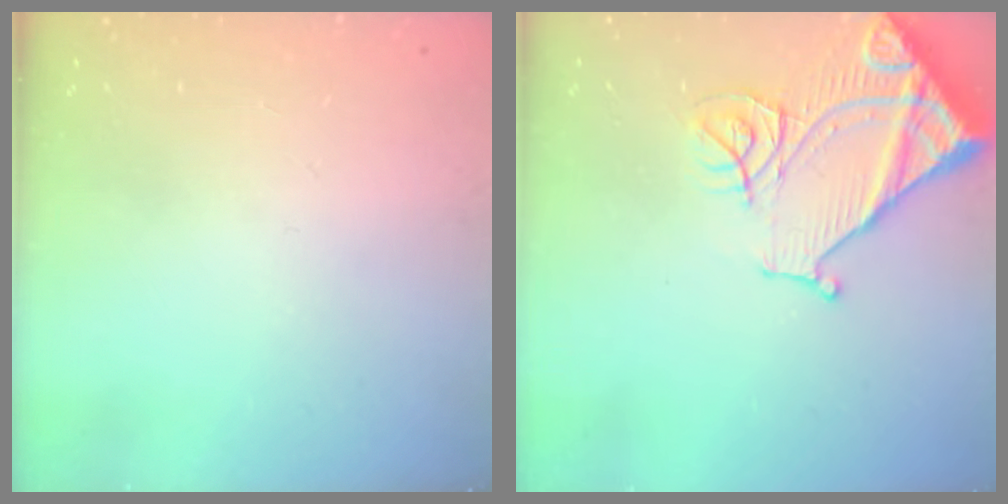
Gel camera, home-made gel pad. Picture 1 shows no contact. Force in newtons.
{"total": 16.3, "press": 16.2, "slide": 1.9}